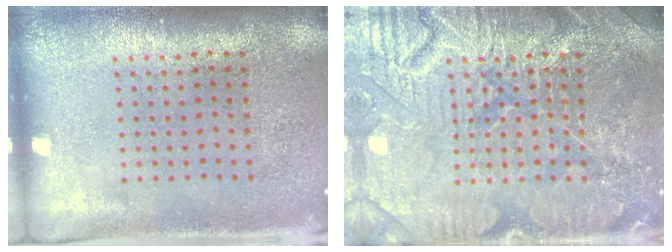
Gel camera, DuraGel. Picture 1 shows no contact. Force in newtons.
{"total": 7.1, "press": 7.1, "slide": 1.0}